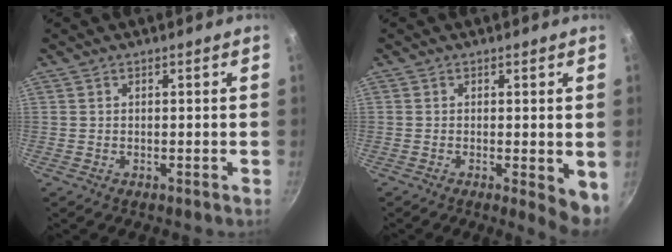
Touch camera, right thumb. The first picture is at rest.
{"total": 5.0, "force": [-0.7, 1.6, 4.7], "torque": [-0.054, -0.008, -0.007]}